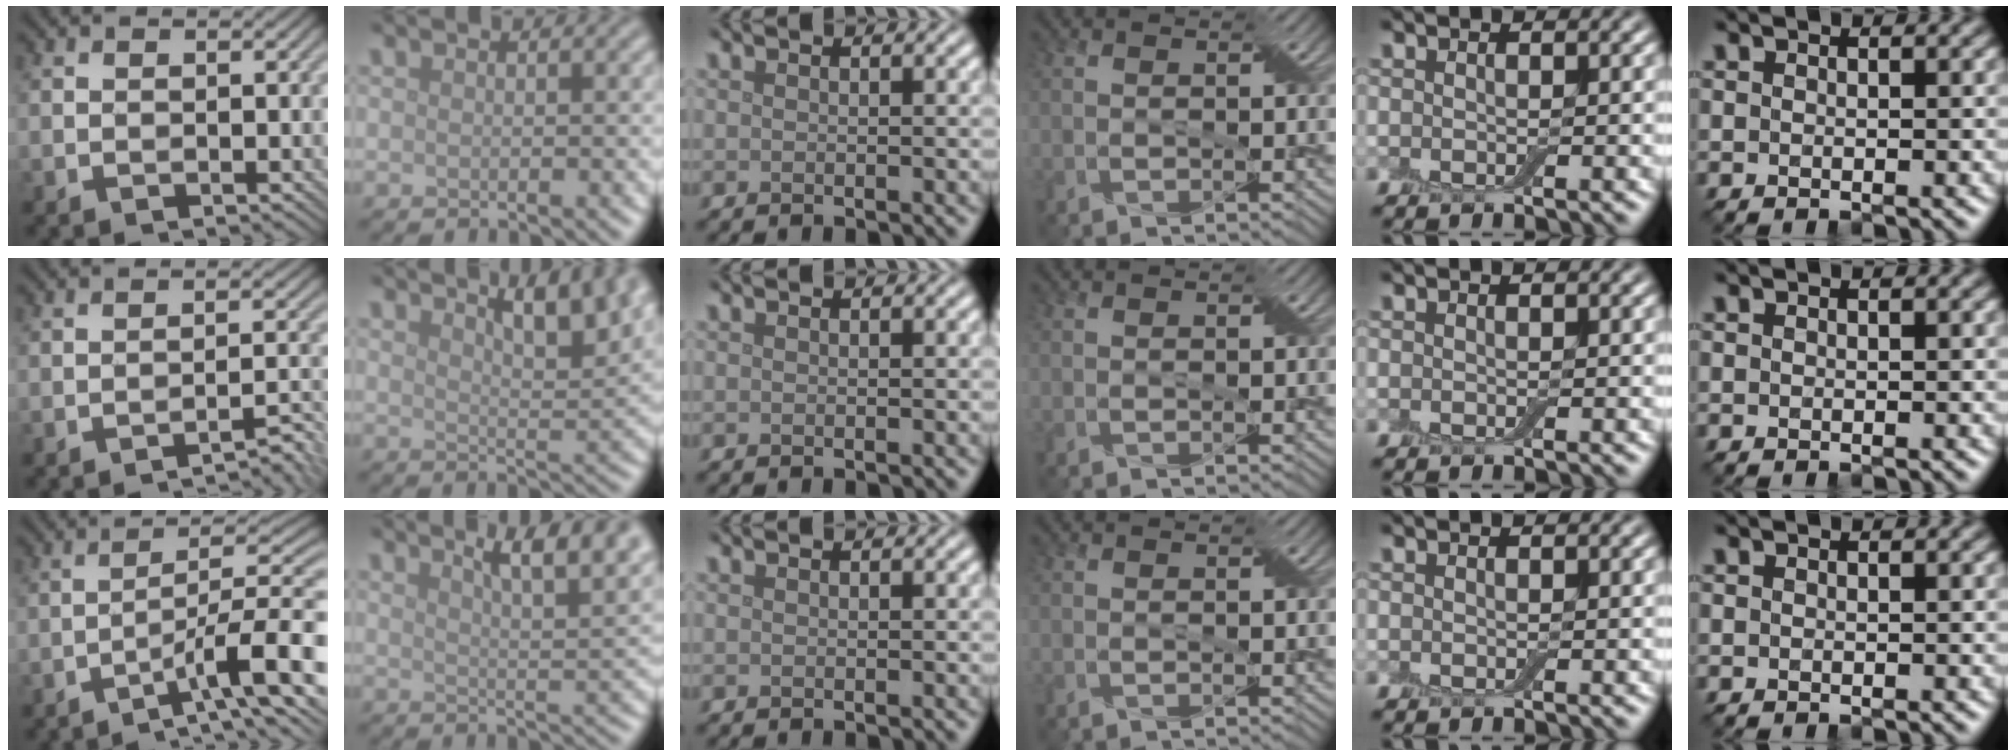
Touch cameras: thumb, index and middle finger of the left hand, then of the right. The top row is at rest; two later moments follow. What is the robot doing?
{"motion": "wrap", "object": "cling film"}